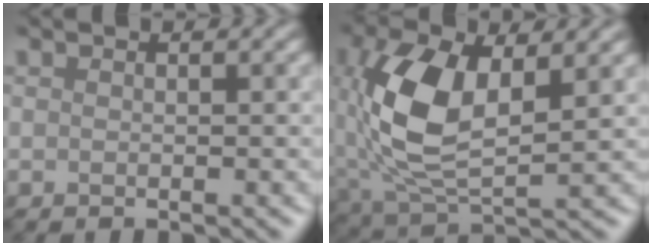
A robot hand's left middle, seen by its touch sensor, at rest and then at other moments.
{"total": 8.8, "force": [0.8, 4.6, 7.5], "torque": [-0.188, 0.001, 0.014]}